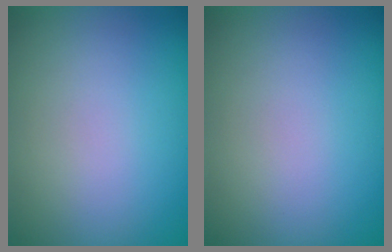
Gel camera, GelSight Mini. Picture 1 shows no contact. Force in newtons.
{"total": 0.0}